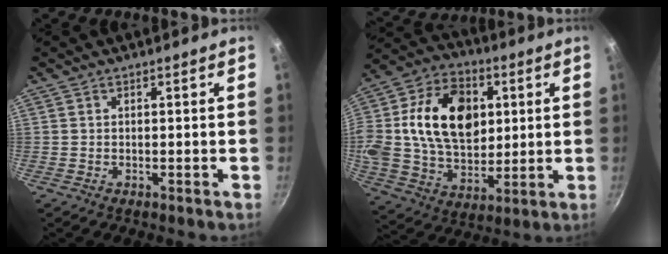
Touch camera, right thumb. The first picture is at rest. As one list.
[{"total": 24.4, "force": [4.5, 17.0, 16.9], "torque": [-0.289, 0.012, 0.075]}]